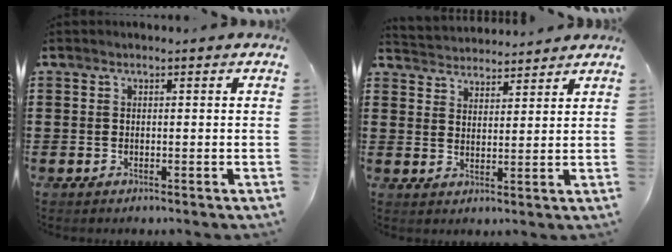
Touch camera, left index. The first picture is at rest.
{"total": 3.5, "force": [3.4, 0.3, -0.6], "torque": [-0.001, -0.014, 0.063]}